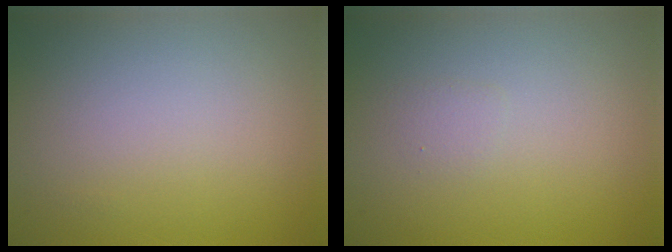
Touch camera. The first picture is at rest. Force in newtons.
{"total": 0.6, "press": 0.6, "slide": 0.1}